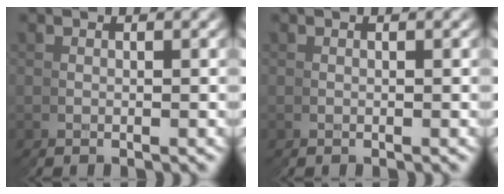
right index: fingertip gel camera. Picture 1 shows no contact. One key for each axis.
{"total": 0.0}